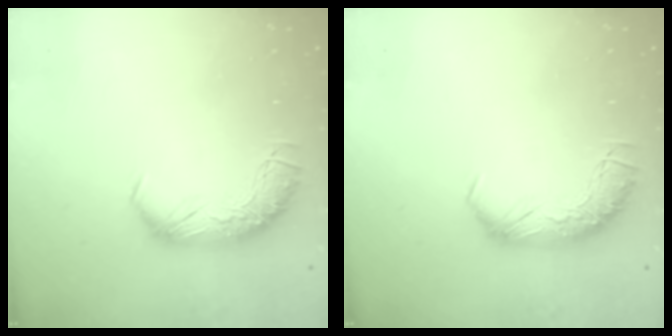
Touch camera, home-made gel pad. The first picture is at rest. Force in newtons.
{"total": 0.0}